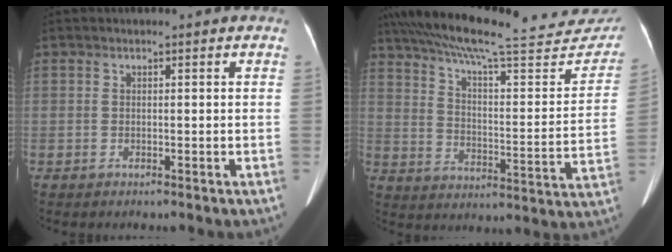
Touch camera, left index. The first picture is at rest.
{"total": 29.1, "force": [25.5, 5.3, 12.9], "torque": [-0.210, -0.033, 0.329]}